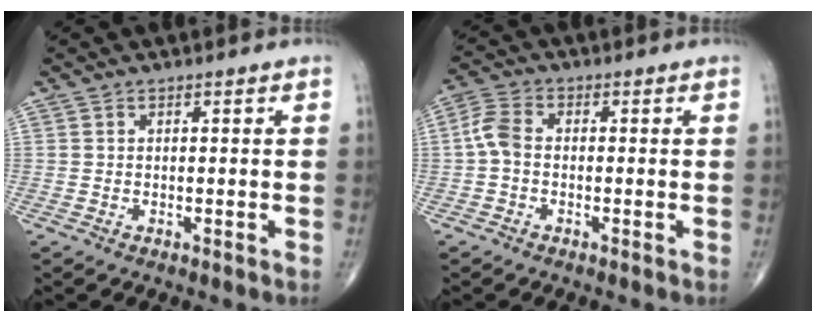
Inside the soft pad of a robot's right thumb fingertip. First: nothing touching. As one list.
[{"total": 4.5, "force": [-0.5, 2.9, 3.4], "torque": [-0.072, 0.013, -0.020]}]